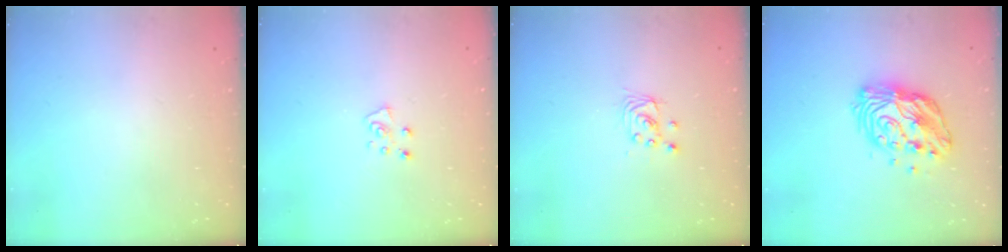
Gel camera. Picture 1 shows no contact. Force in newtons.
{"total": 5.7, "press": 5.7, "slide": 0.7}
{"total": 2.8, "press": 2.8, "slide": 0.2}
{"total": 13.0, "press": 13.0, "slide": 0.9}